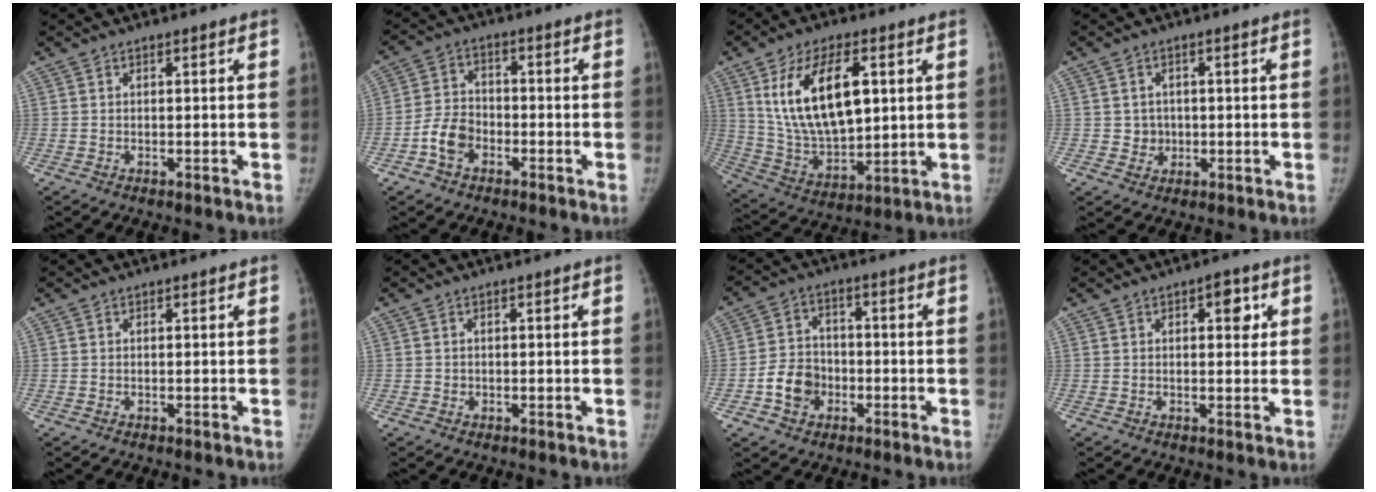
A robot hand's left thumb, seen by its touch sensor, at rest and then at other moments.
{"total": 6.4, "force": [-3.1, 4.5, 3.4], "torque": [-0.054, 0.023, -0.065]}
{"total": 18.5, "force": [5.5, 9.6, 14.9], "torque": [-0.242, -0.019, 0.114]}
{"total": 2.9, "force": [-0.2, 2.9, 0.6], "torque": [0.011, 0.005, 0.000]}
{"total": 0.0}
{"total": 0.6, "force": [-0.2, 0.6, -0.1], "torque": [0.007, 0.003, -0.006]}
{"total": 7.8, "force": [-2.8, 6.5, 3.4], "torque": [-0.037, 0.024, -0.052]}
{"total": 4.0, "force": [1.4, 2.1, 3.1], "torque": [-0.022, 0.000, 0.014]}